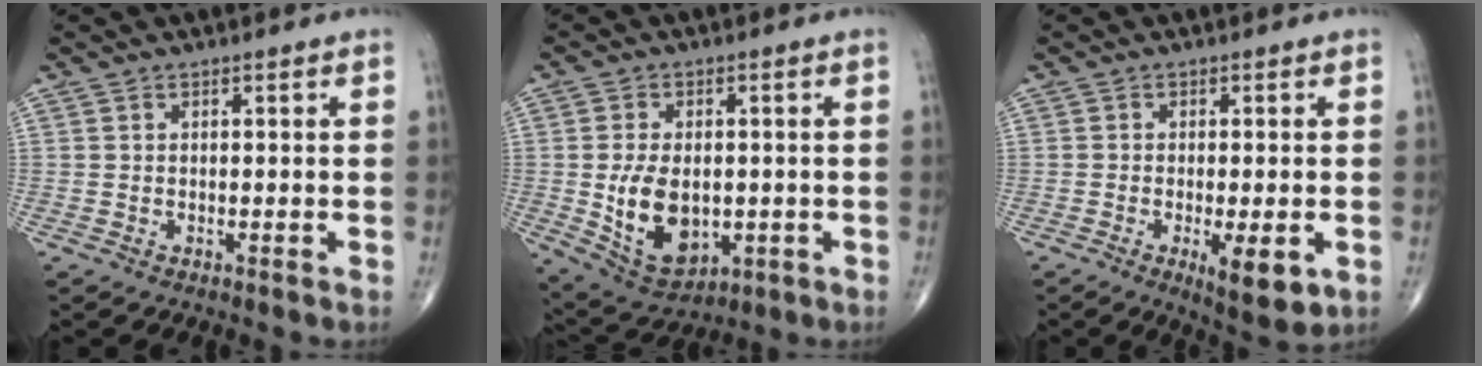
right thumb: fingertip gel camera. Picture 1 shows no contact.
{"total": 12.2, "force": [-1.3, 7.7, 9.3], "torque": [-0.142, -0.007, -0.002]}
{"total": 7.5, "force": [-2.4, 2.3, 6.7], "torque": [-0.095, -0.015, -0.032]}